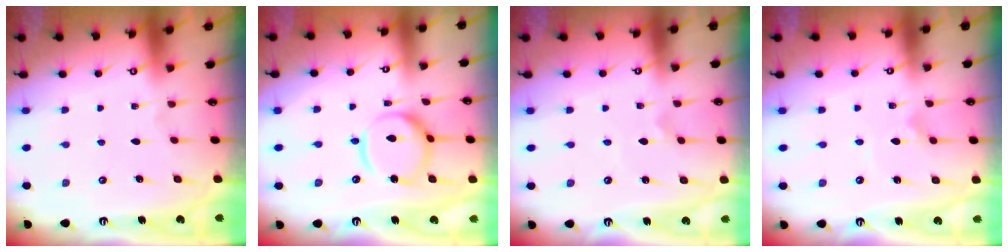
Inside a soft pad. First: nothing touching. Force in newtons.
{"total": 13.0, "press": 12.9, "slide": 1.2}
{"total": 1.7, "press": 1.7, "slide": 0.1}
{"total": 1.3, "press": 1.3, "slide": 0.2}